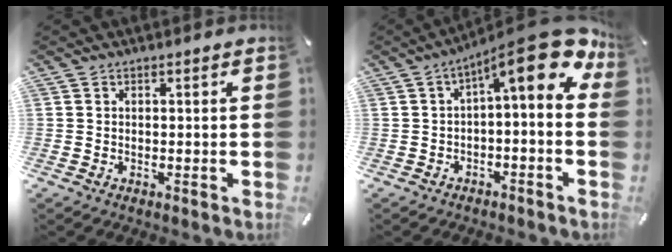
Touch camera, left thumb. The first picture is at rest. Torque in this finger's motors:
{"motor_torque": [1.95, 1.89, 0.99, 0.44, 0.15]}